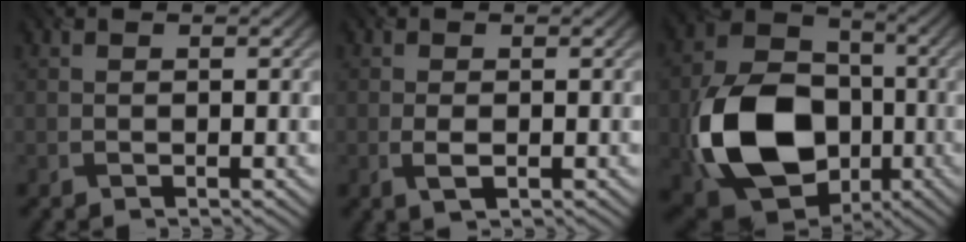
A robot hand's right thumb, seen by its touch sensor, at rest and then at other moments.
{"total": 2.0, "force": [-0.5, 1.0, 1.6], "torque": [-0.042, -0.005, -0.010]}
{"total": 16.9, "force": [-4.2, 12.4, 10.6], "torque": [-0.233, -0.029, -0.087]}